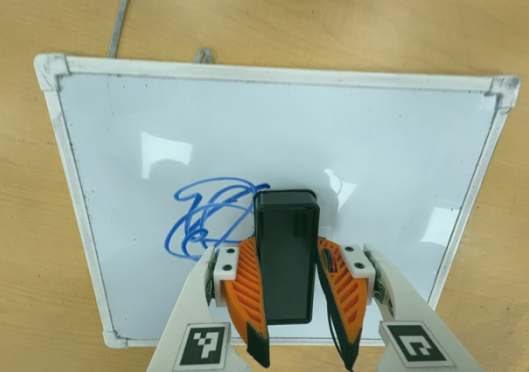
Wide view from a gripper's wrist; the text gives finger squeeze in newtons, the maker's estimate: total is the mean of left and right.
{"total": 9.6, "left": 8.9, "right": 10.3}